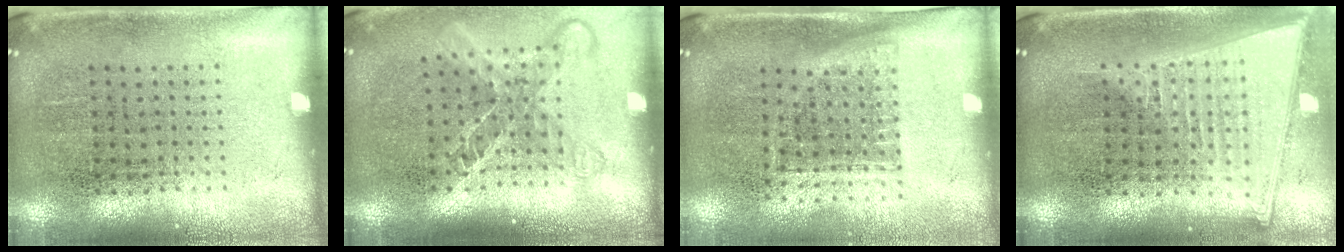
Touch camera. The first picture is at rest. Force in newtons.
{"total": 1.8, "press": 1.4, "slide": 1.2}
{"total": 1.2, "press": 0.9, "slide": 0.7}
{"total": 2.0, "press": 1.7, "slide": 1.0}